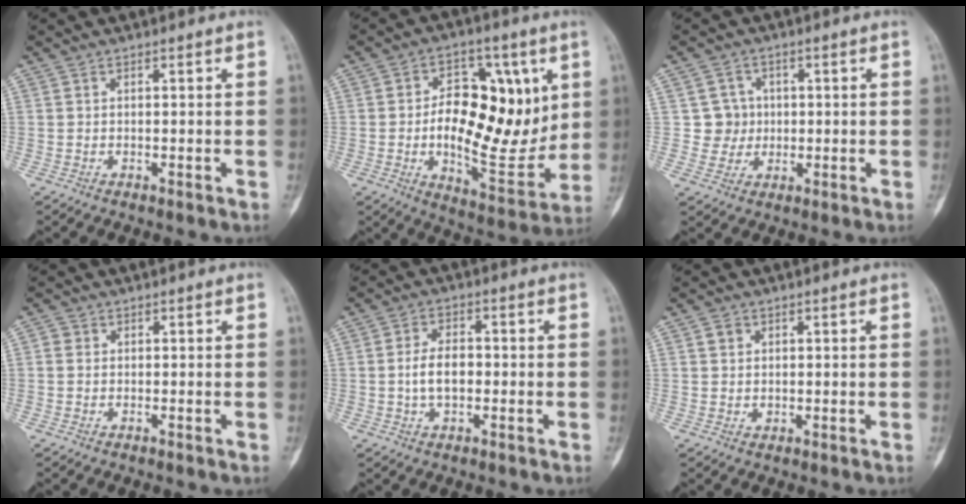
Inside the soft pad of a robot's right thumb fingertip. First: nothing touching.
{"total": 20.5, "force": [1.9, 11.2, 17.0], "torque": [-0.216, -0.018, 0.038]}
{"total": 4.9, "force": [0.5, 4.9, 0.2], "torque": [0.031, 0.008, 0.005]}
{"total": 1.3, "force": [0.1, 1.2, 0.5], "torque": [-0.001, 0.002, 0.000]}
{"total": 5.7, "force": [-0.6, 3.4, 4.6], "torque": [-0.084, 0.014, -0.013]}
{"total": 2.2, "force": [0.8, 1.9, 0.8], "torque": [-0.008, -0.004, 0.016]}